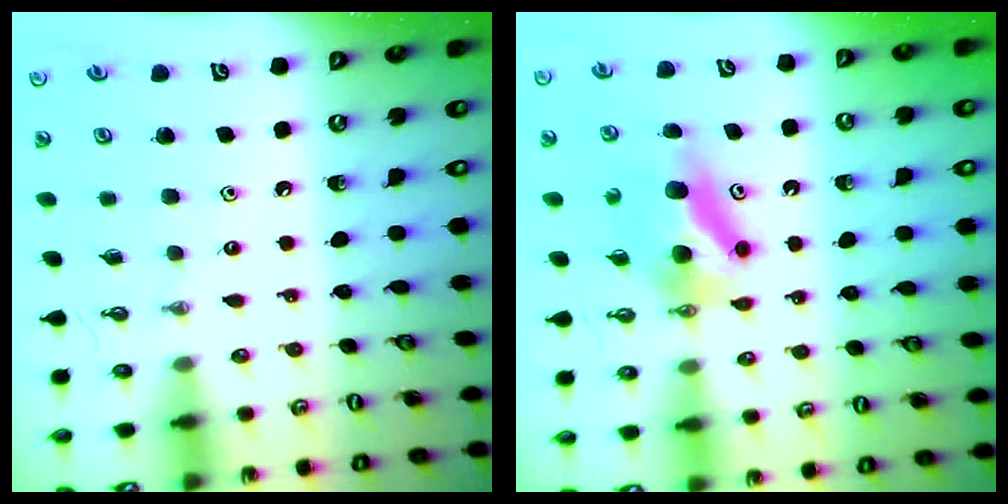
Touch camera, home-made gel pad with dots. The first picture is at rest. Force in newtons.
{"total": 7.6, "press": 7.1, "slide": 2.6}